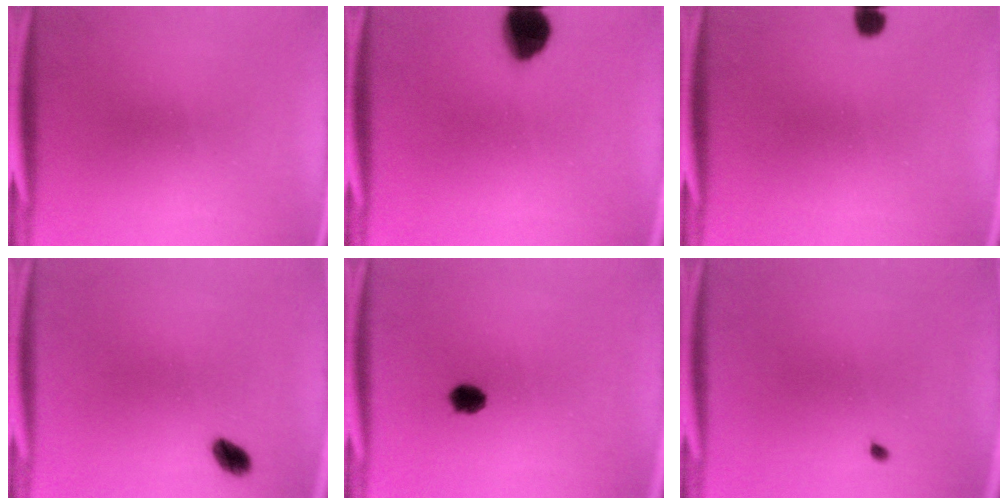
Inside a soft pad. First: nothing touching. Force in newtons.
{"total": 9.3}
{"total": 2.0}
{"total": 2.8}
{"total": 2.9}
{"total": 0.5}